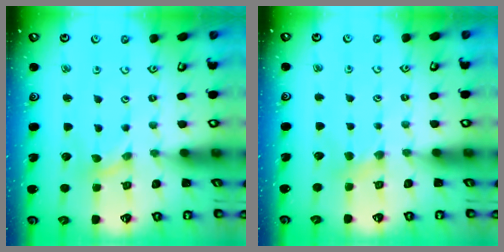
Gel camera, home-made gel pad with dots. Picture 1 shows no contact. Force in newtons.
{"total": 2.1, "press": 2.1, "slide": 0.4}